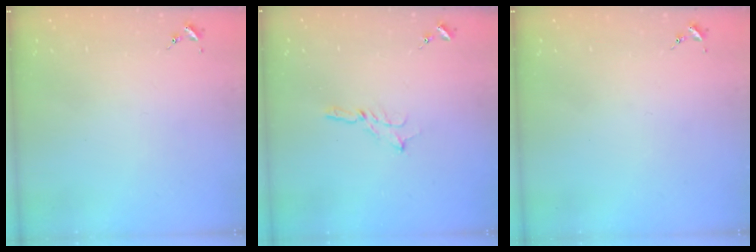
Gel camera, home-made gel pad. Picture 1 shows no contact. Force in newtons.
{"total": 3.1, "press": 3.1, "slide": 0.2}
{"total": 0.0}